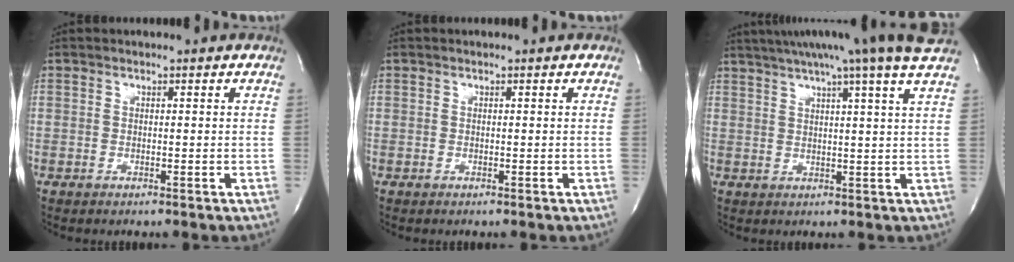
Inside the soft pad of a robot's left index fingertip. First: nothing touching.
{"total": 0.0}
{"total": 15.5, "force": [12.5, -2.1, 8.9], "torque": [-0.149, -0.004, 0.155]}